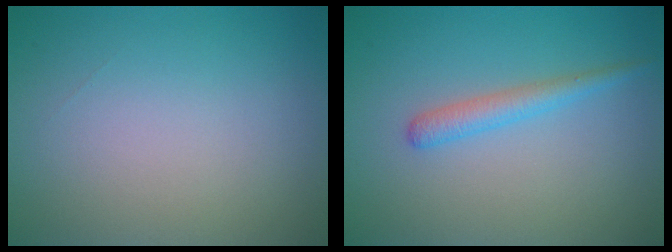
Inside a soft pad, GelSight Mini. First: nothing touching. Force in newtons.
{"total": 1.9, "press": 1.9, "slide": 0.1}